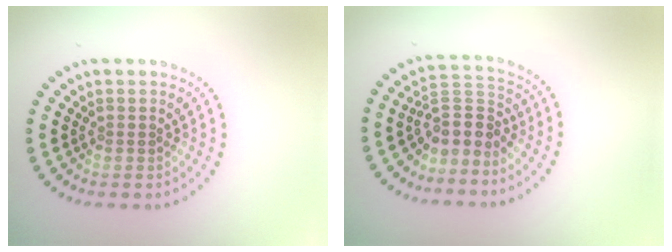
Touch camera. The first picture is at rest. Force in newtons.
{"total": 3.0, "press": 2.2, "slide": 2.0}